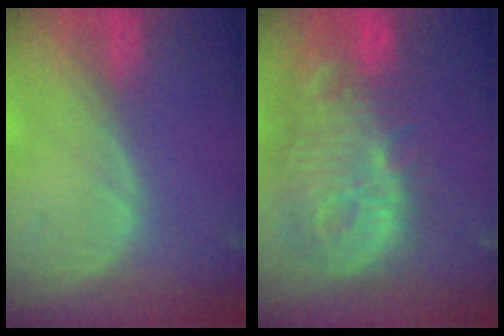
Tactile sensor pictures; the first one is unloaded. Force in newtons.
{"total": 13.7, "press": 11.9, "slide": 6.8}